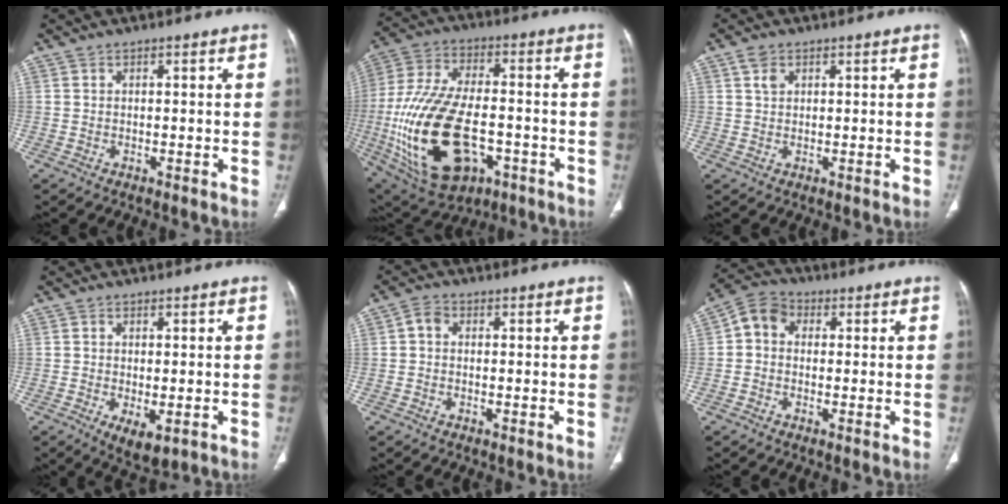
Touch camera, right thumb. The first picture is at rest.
{"total": 25.9, "force": [-6.5, 14.2, 20.7], "torque": [-0.427, 0.006, -0.090]}
{"total": 2.7, "force": [1.3, 1.8, 1.5], "torque": [-0.023, -0.001, 0.027]}
{"total": 5.0, "force": [-1.6, 2.3, 4.1], "torque": [-0.068, -0.014, -0.014]}
{"total": 2.3, "force": [0.1, 1.8, 1.5], "torque": [-0.020, 0.006, -0.005]}
{"total": 6.1, "force": [0.5, 5.0, 3.4], "torque": [-0.050, 0.019, -0.003]}